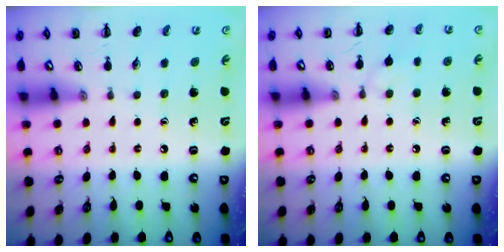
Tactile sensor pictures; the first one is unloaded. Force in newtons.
{"total": 5.6, "press": 5.4, "slide": 1.7}